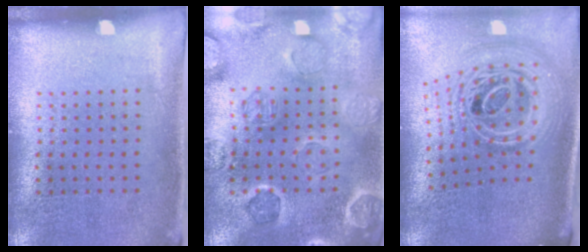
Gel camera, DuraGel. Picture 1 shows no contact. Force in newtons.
{"total": 2.1, "press": 2.1, "slide": 0.1}
{"total": 2.9, "press": 2.0, "slide": 2.1}